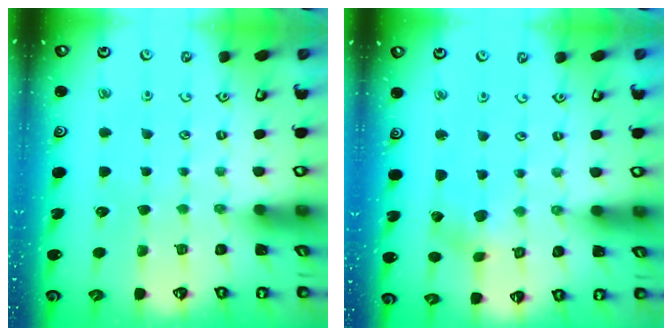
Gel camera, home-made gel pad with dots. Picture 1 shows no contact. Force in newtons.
{"total": 1.7, "press": 1.7, "slide": 0.2}